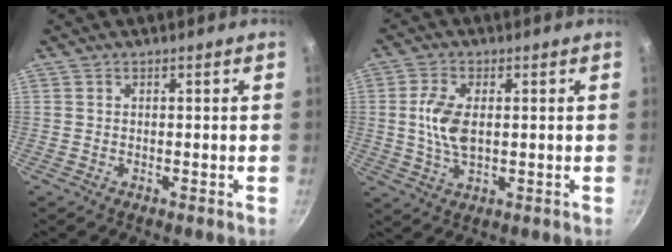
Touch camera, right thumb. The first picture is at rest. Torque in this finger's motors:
{"motor_torque": [-0.63, 0.80, 1.08, 0.18, 0.08]}